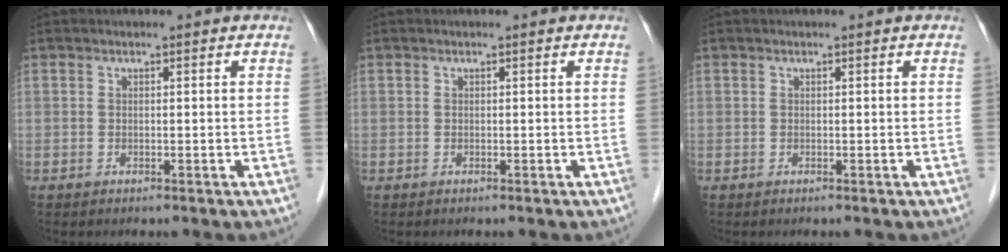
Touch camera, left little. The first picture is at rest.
{"total": 0.0}
{"total": 0.0}